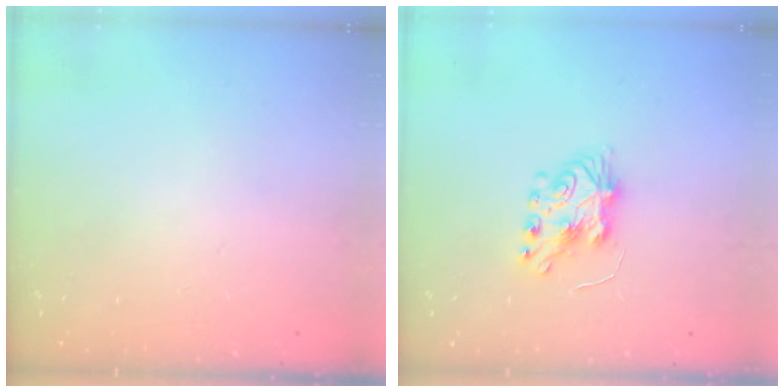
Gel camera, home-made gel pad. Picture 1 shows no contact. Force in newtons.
{"total": 7.7, "press": 7.7, "slide": 0.5}